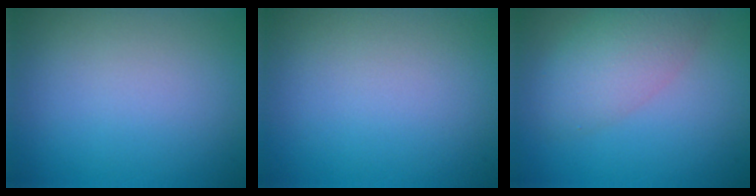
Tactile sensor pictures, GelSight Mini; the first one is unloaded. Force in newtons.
{"total": 0.0}
{"total": 4.5, "press": 4.5, "slide": 0.3}